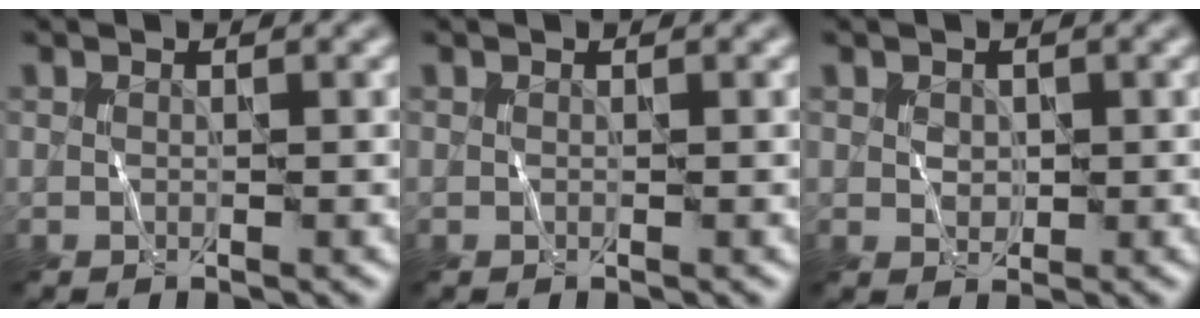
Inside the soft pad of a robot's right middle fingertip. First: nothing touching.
{"total": 0.0}
{"total": 1.0, "force": [0.5, 0.9, 0.2], "torque": [-0.002, 0.003, 0.012]}